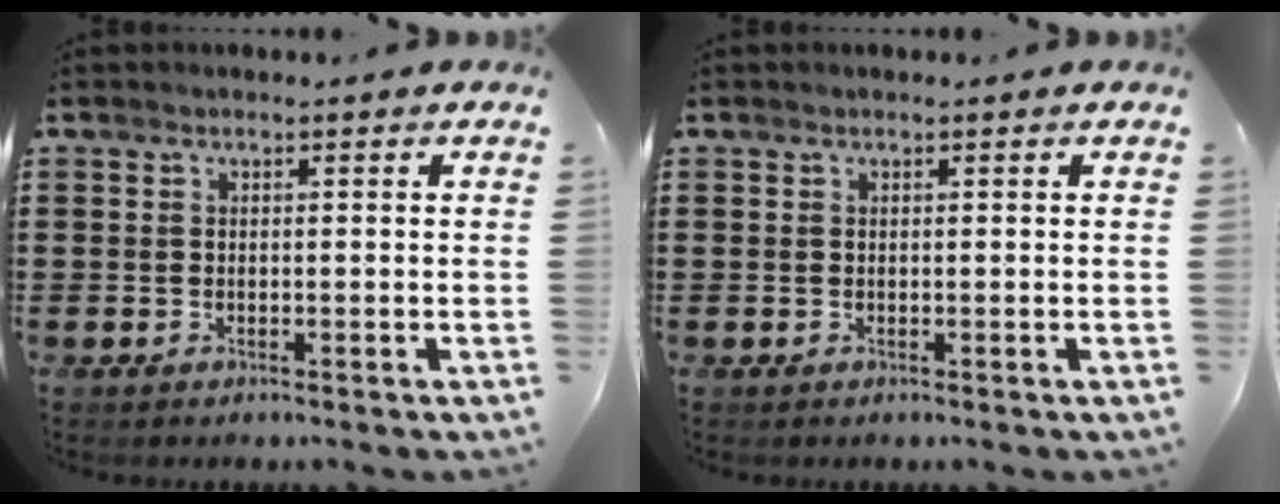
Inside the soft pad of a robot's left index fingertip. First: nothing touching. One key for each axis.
{"total": 0.0}